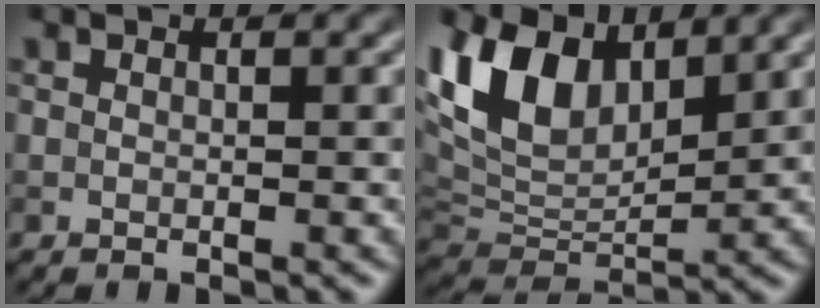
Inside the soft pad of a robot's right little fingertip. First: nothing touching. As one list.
[{"total": 9.4, "force": [4.7, 5.2, 6.3], "torque": [-0.138, 0.006, 0.086]}]